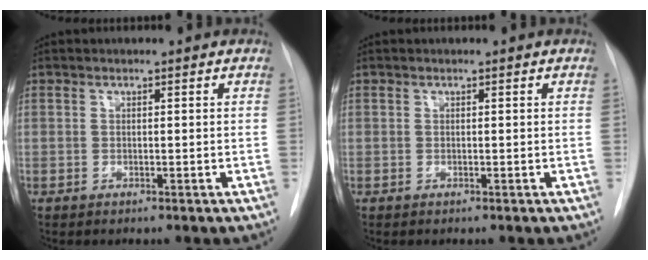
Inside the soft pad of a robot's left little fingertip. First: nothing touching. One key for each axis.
{"total": 0.0}